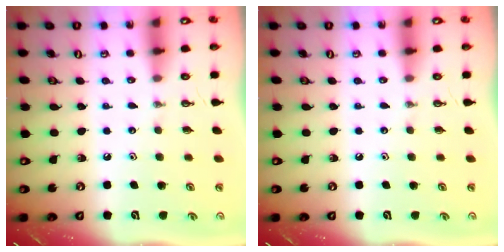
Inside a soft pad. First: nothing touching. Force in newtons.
{"total": 0.0}